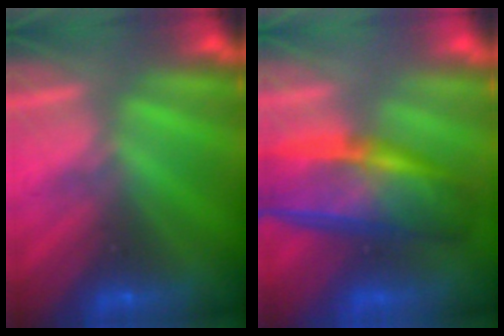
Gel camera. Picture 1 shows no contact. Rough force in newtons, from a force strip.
{"total": 10.3}